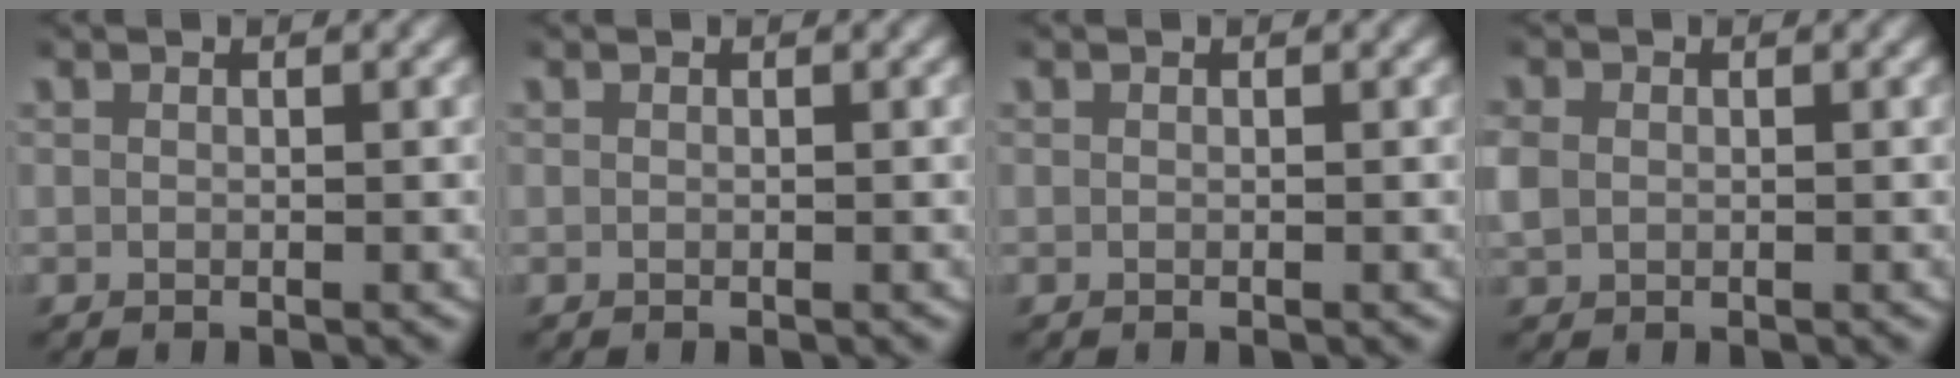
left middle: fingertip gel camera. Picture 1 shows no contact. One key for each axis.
{"total": 0.0}
{"total": 0.0}
{"total": 2.4, "fx": 0.1, "fy": 2.1, "fz": 1.2, "tx": -0.047, "ty": -0.005, "tz": 0.006}